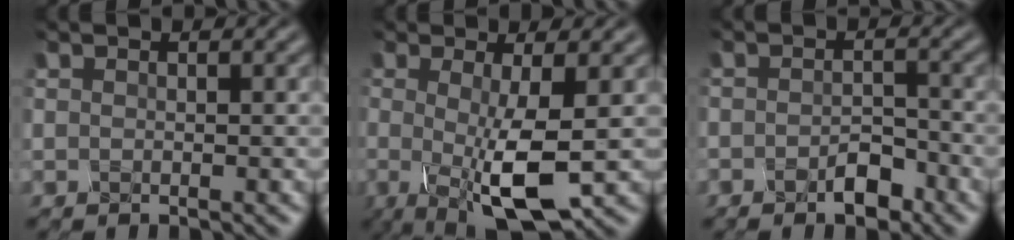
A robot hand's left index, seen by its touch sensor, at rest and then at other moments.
{"total": 6.6, "force": [-1.5, 1.5, 6.3], "torque": [-0.105, -0.009, -0.026]}
{"total": 2.9, "force": [-2.2, 1.3, 1.5], "torque": [-0.026, -0.006, -0.037]}